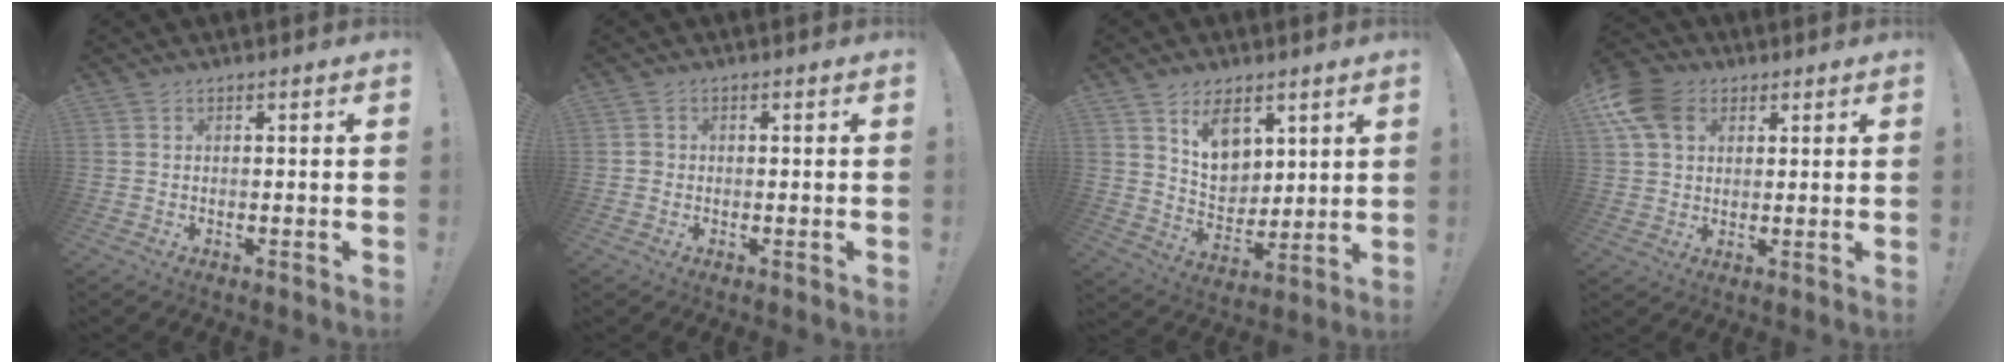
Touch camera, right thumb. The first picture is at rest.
{"total": 1.4, "force": [-0.4, 1.3, 0.2], "torque": [-0.003, 0.004, -0.008]}
{"total": 10.8, "force": [6.3, 7.4, 4.6], "torque": [-0.065, -0.040, 0.122]}
{"total": 12.1, "force": [4.7, 8.9, 6.8], "torque": [-0.132, -0.006, 0.096]}